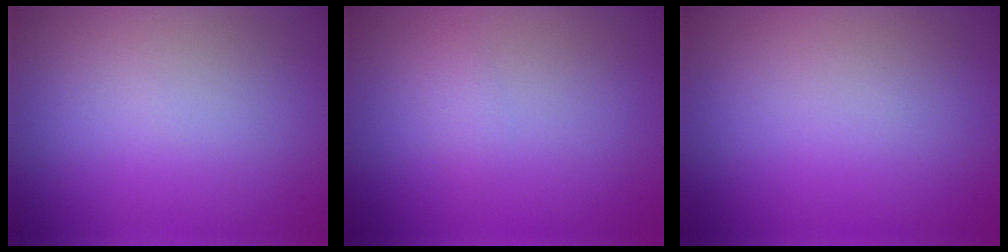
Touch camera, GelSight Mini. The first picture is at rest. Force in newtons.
{"total": 2.1, "press": 2.1, "slide": 0.2}
{"total": 0.0}